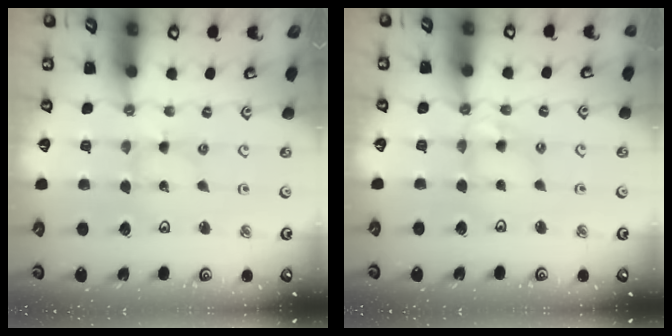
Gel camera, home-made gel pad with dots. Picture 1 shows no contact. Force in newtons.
{"total": 6.7, "press": 6.6, "slide": 0.5}